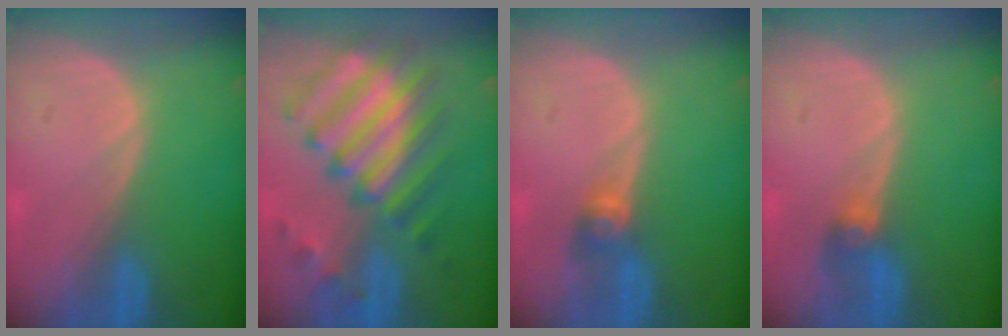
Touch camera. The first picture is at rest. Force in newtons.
{"total": 10.5, "press": 10.1, "slide": 2.8}
{"total": 2.6, "press": 2.5, "slide": 0.6}
{"total": 2.6, "press": 2.6, "slide": 0.6}